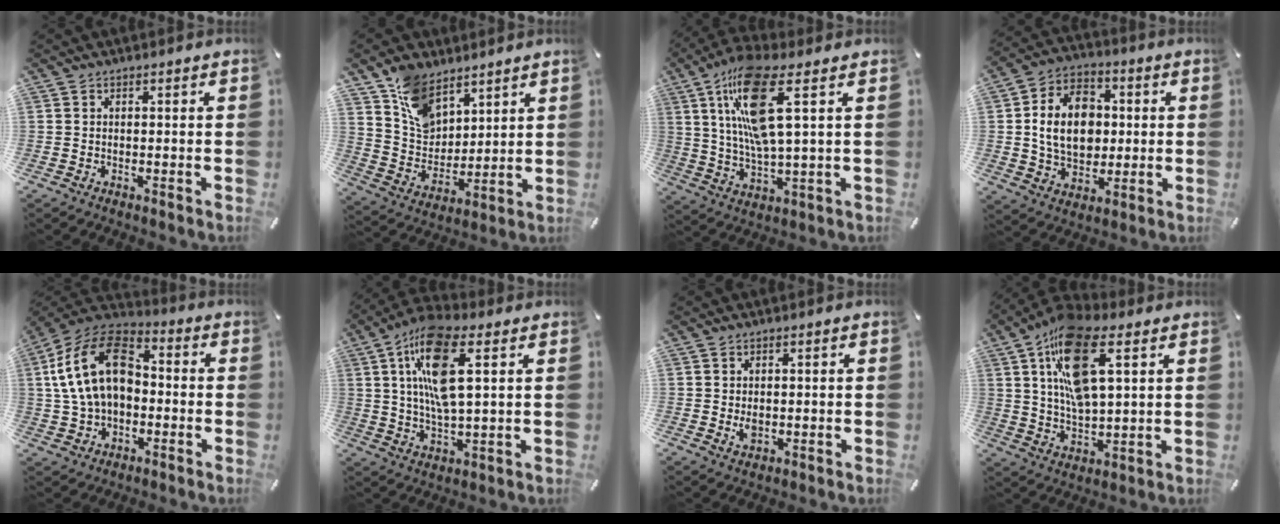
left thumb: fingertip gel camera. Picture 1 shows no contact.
{"total": 11.4, "force": [7.7, 7.2, 4.3], "torque": [-0.100, -0.039, 0.153]}
{"total": 16.2, "force": [6.2, 4.1, 14.4], "torque": [-0.302, -0.012, 0.096]}
{"total": 13.8, "force": [0.5, 10.8, 8.6], "torque": [-0.172, 0.019, 0.010]}
{"total": 18.3, "force": [1.3, 12.8, 13.0], "torque": [-0.279, 0.023, 0.019]}
{"total": 14.5, "force": [5.1, 4.9, 12.7], "torque": [-0.263, -0.006, 0.086]}
{"total": 2.1, "force": [0.0, 1.5, 1.5], "torque": [-0.037, 0.000, -0.002]}
{"total": 17.1, "force": [7.8, 7.4, 13.3], "torque": [-0.259, -0.018, 0.132]}